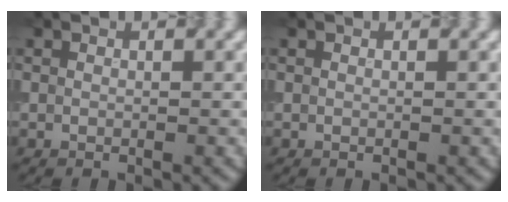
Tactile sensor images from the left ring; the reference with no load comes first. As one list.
[{"total": 0.0}]